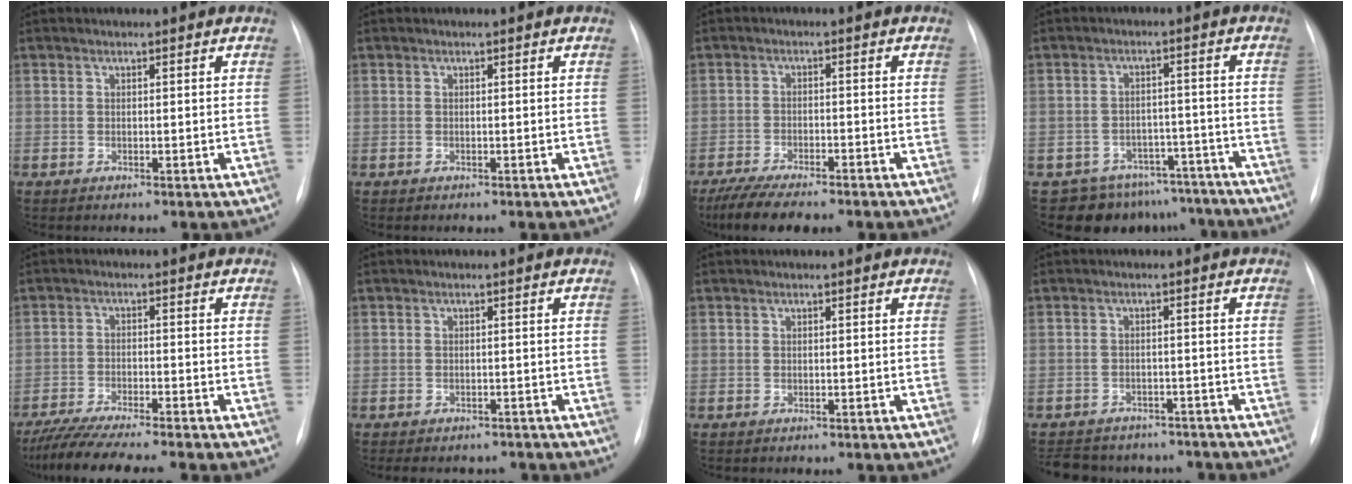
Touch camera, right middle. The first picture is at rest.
{"total": 0.0}
{"total": 9.1, "force": [-7.3, 1.6, 5.2], "torque": [-0.085, -0.018, -0.115]}
{"total": 10.1, "force": [-8.4, 5.6, 0.1], "torque": [0.021, 0.031, -0.100]}
{"total": 10.1, "force": [-8.7, -0.6, 5.0], "torque": [-0.078, -0.027, -0.143]}
{"total": 5.8, "force": [-4.9, 2.5, 1.7], "torque": [-0.013, 0.006, -0.059]}
{"total": 0.0}
{"total": 13.6, "force": [-11.8, 5.7, 3.5], "torque": [-0.075, 0.014, -0.143]}